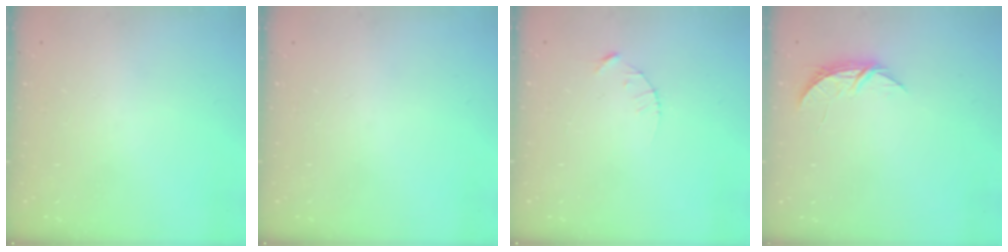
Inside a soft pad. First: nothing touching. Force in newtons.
{"total": 0.0}
{"total": 2.1, "press": 2.1, "slide": 0.3}
{"total": 5.1, "press": 5.1, "slide": 0.6}